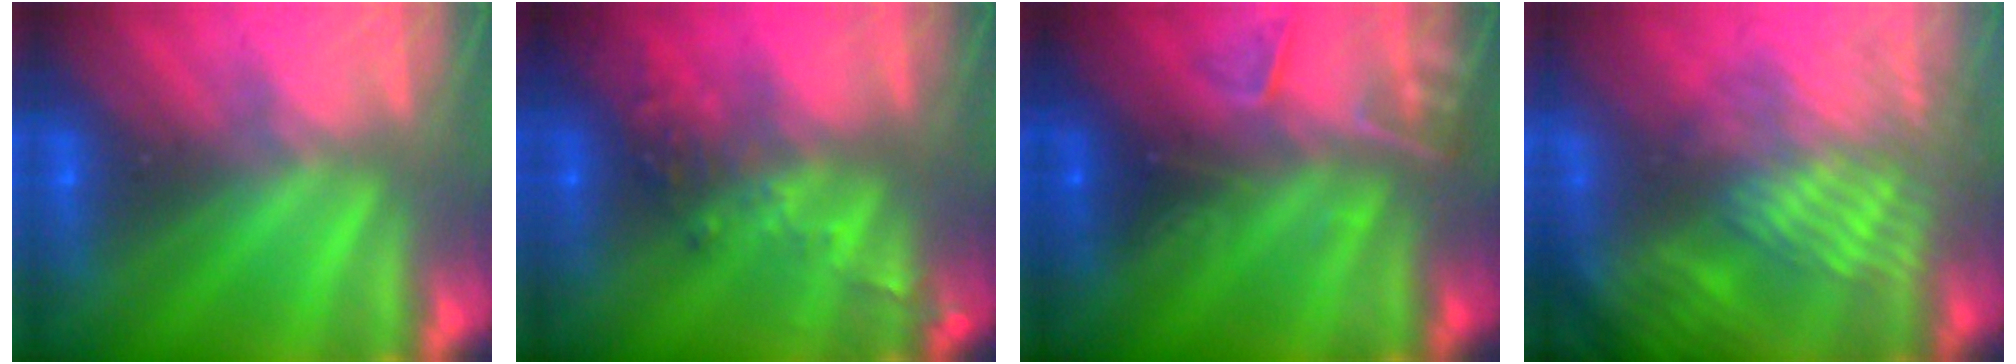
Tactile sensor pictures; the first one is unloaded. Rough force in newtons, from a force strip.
{"total": 2.7}
{"total": 2.3}
{"total": 9.0}